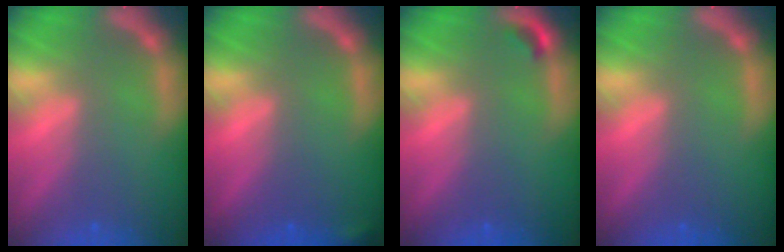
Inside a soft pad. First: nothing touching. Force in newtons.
{"total": 0.9}
{"total": 0.9}
{"total": 0.0}